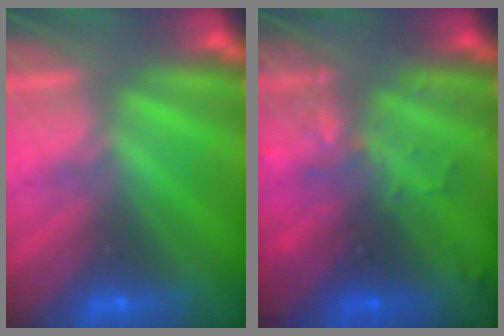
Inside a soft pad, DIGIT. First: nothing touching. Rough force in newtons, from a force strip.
{"total": 3.0}